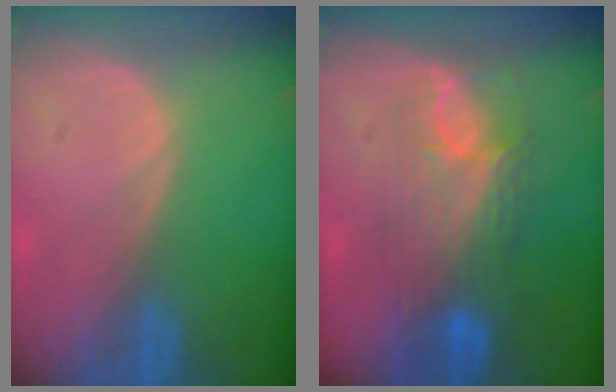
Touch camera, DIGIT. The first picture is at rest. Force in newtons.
{"total": 8.1, "press": 7.8, "slide": 2.1}